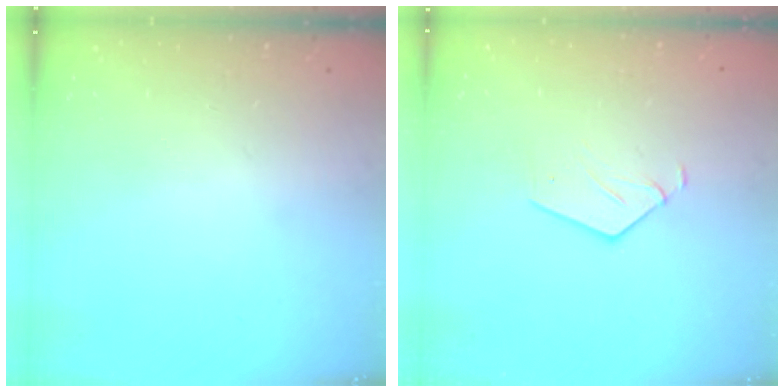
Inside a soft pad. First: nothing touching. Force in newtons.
{"total": 3.3, "press": 3.3, "slide": 0.2}